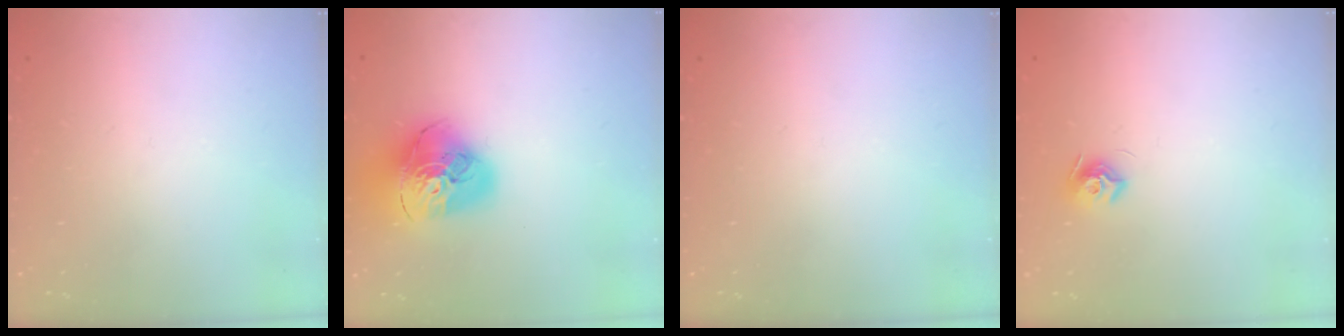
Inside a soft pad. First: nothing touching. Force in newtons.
{"total": 19.9, "press": 19.8, "slide": 2.2}
{"total": 0.0}
{"total": 7.8, "press": 7.8, "slide": 0.2}